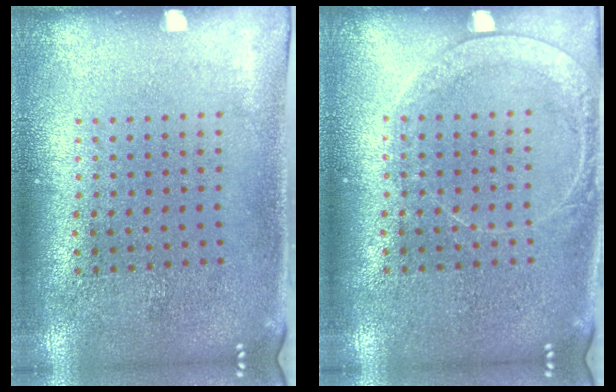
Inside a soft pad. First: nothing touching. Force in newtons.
{"total": 1.5, "press": 1.4, "slide": 0.4}